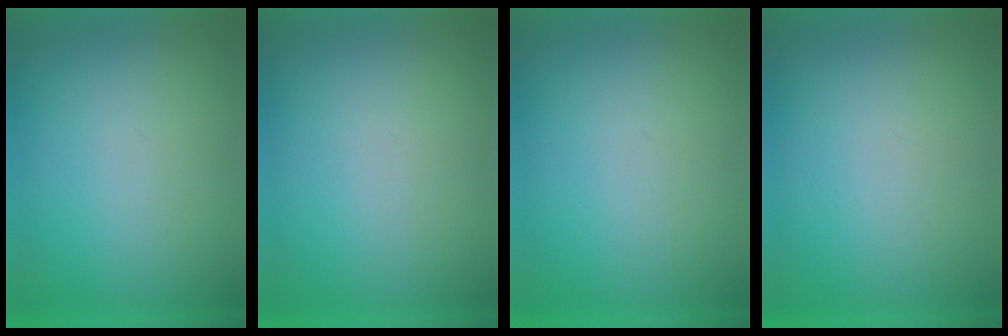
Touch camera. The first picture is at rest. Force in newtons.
{"total": 1.2}
{"total": 0.0}
{"total": 1.0}